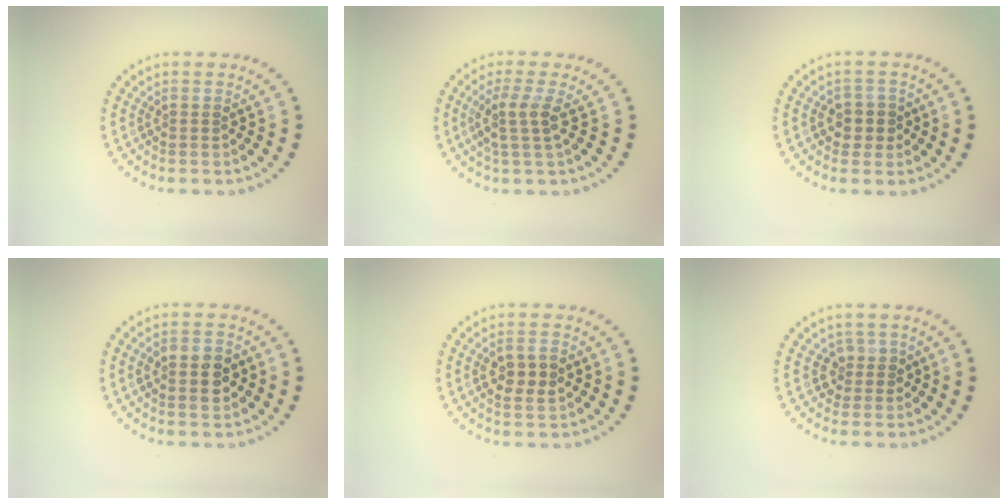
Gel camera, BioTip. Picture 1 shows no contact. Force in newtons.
{"total": 2.6, "press": 2.0, "slide": 1.6}
{"total": 2.3, "press": 2.1, "slide": 1.0}
{"total": 3.8, "press": 3.8, "slide": 0.2}
{"total": 3.0, "press": 3.0, "slide": 0.2}
{"total": 1.5, "press": 1.3, "slide": 0.9}